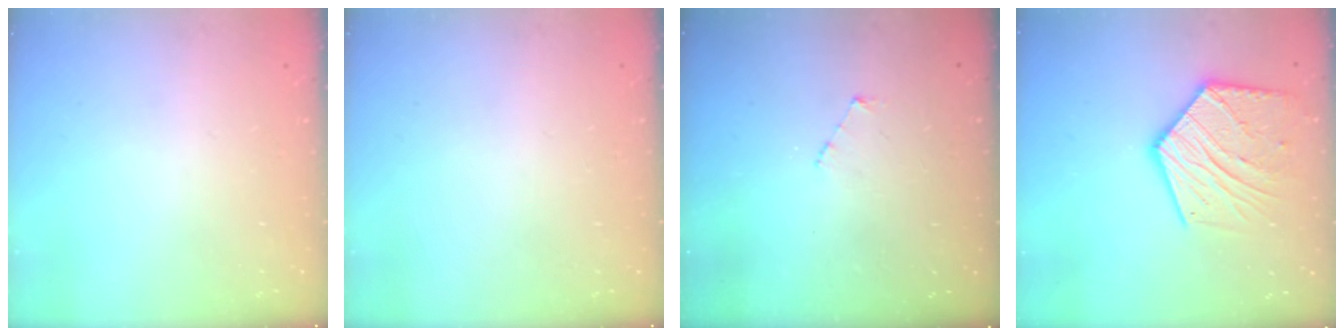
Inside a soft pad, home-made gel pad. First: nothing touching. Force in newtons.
{"total": 0.0}
{"total": 3.0, "press": 3.0, "slide": 0.3}
{"total": 17.9, "press": 17.8, "slide": 1.3}